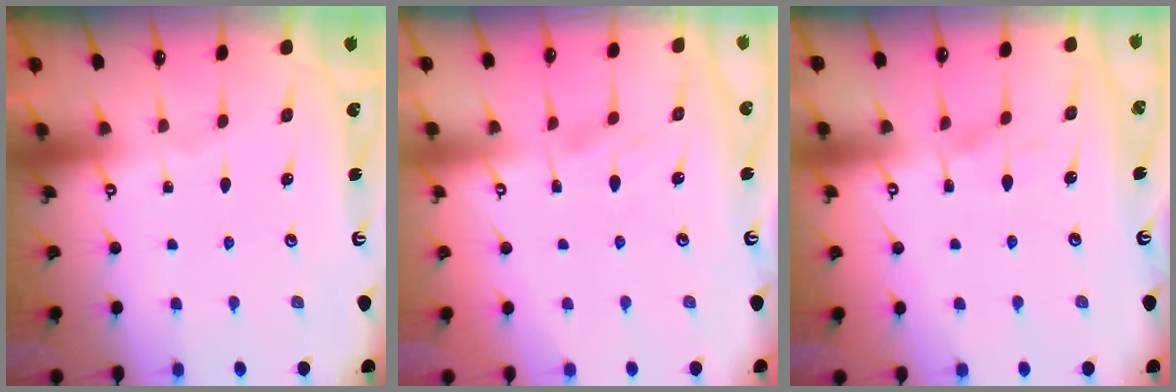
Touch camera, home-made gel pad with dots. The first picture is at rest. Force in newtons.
{"total": 3.9, "press": 3.8, "slide": 0.7}
{"total": 4.4, "press": 4.4, "slide": 0.5}